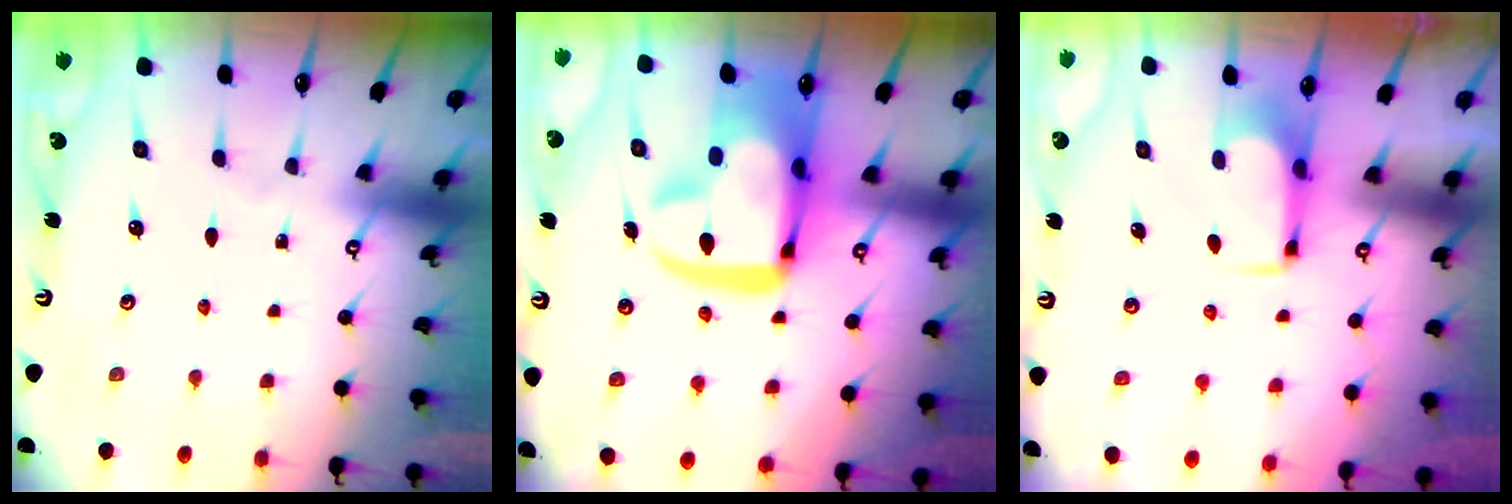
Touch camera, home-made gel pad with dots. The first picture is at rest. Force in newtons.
{"total": 18.7, "press": 18.4, "slide": 2.8}
{"total": 1.7, "press": 1.6, "slide": 0.5}